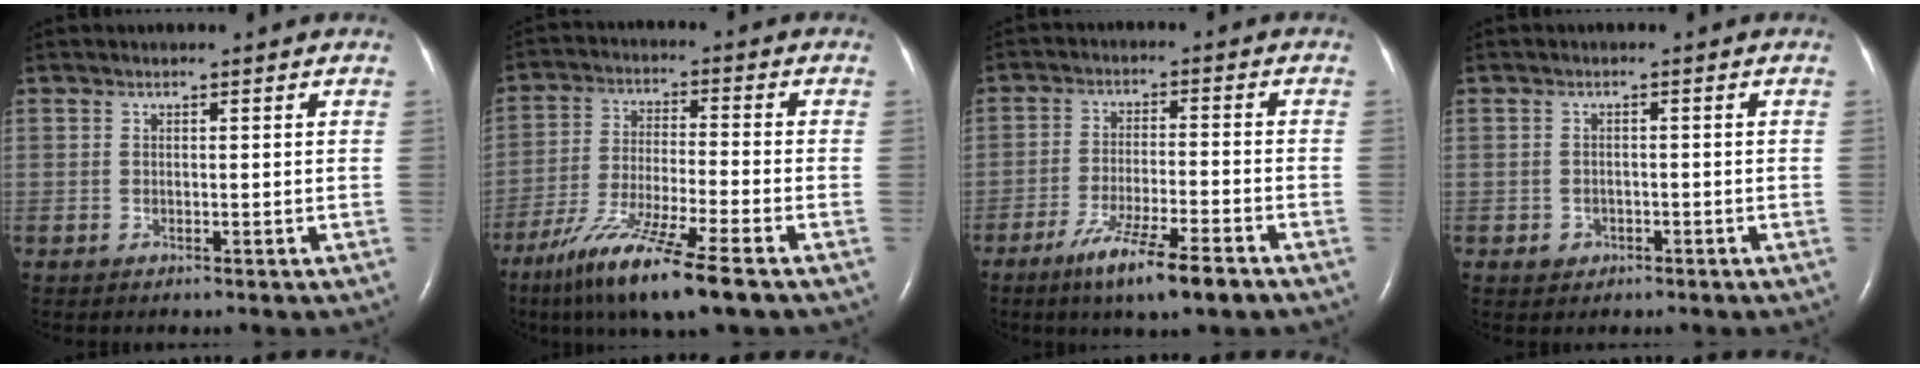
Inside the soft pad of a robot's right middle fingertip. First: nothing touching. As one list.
[{"total": 13.1, "force": [-8.6, 0.3, 9.9], "torque": [-0.196, -0.041, -0.156]}, {"total": 9.8, "force": [-6.3, 0.4, 7.4], "torque": [-0.137, -0.022, -0.106]}, {"total": 1.7, "force": [-0.8, 1.5, 0.3], "torque": [-0.004, 0.007, -0.009]}]